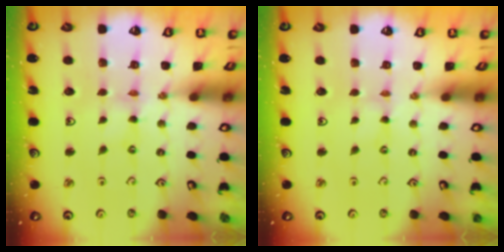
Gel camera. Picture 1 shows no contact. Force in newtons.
{"total": 0.0}